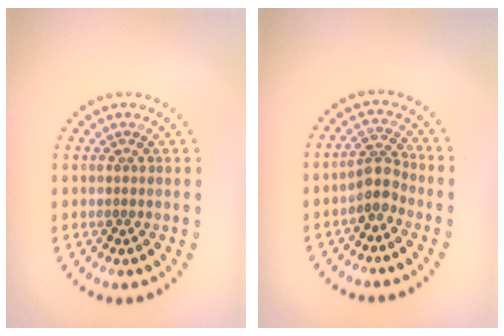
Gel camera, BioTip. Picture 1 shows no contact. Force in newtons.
{"total": 2.5, "press": 2.0, "slide": 1.5}